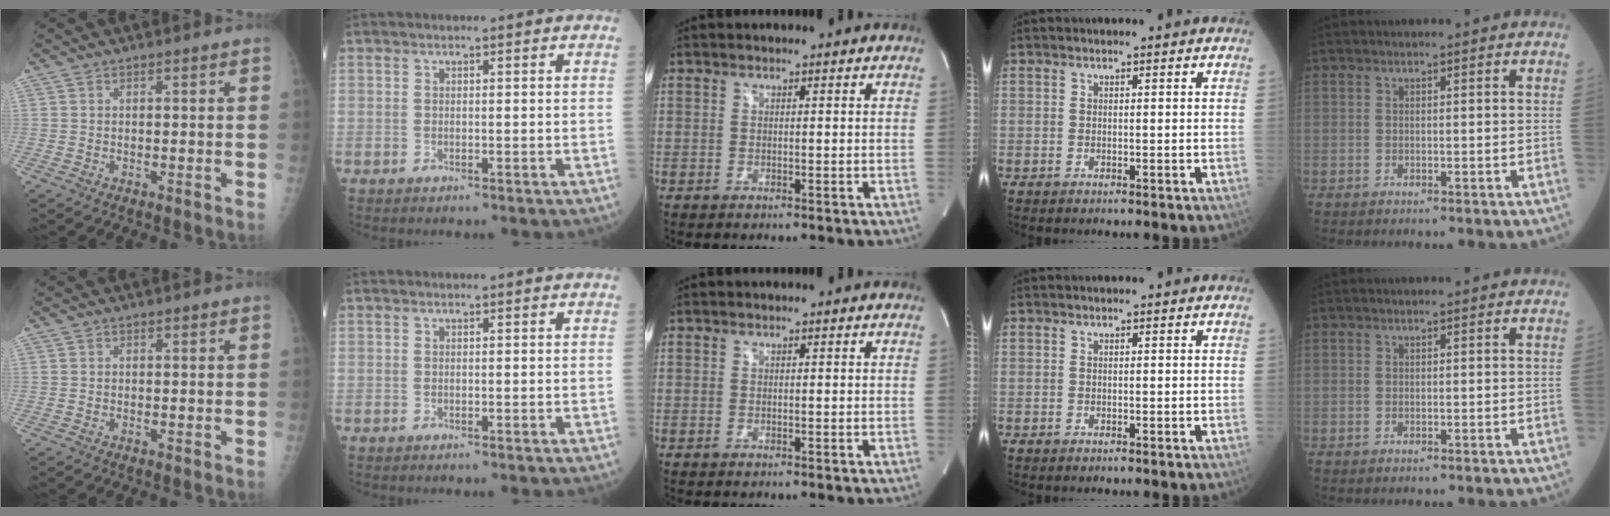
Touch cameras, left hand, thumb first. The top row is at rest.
{}